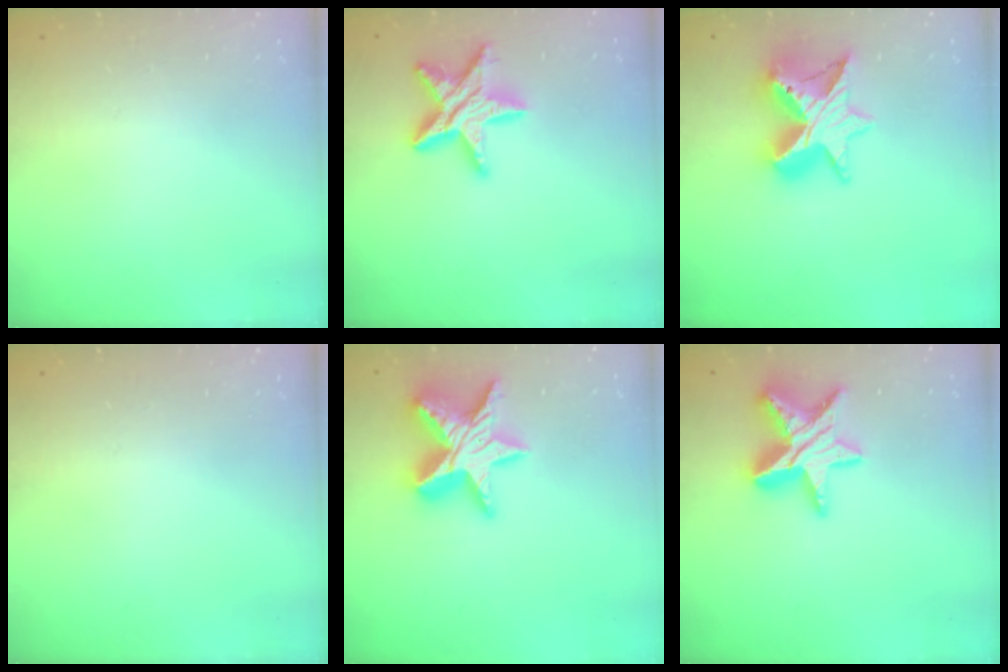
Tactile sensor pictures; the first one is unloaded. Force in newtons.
{"total": 14.2, "press": 14.2, "slide": 1.0}
{"total": 13.3, "press": 13.2, "slide": 0.9}
{"total": 0.0}
{"total": 17.4, "press": 17.4, "slide": 1.2}
{"total": 15.7, "press": 15.7, "slide": 1.2}